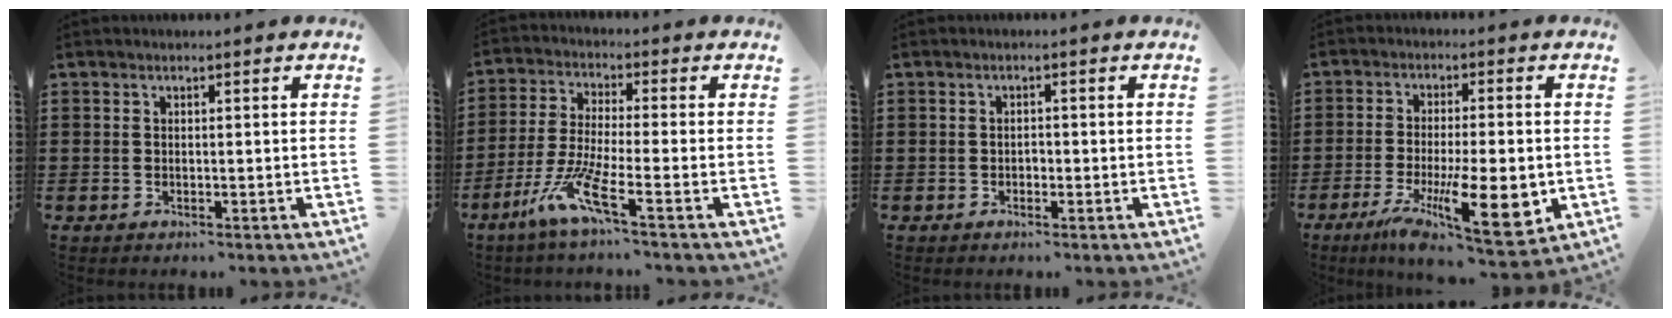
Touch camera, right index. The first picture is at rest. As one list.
[{"total": 8.7, "force": [-4.9, 0.6, 7.1], "torque": [-0.170, -0.022, -0.098]}, {"total": 0.9, "force": [-0.4, 0.6, 0.5], "torque": [-0.012, -0.001, -0.009]}, {"total": 14.0, "force": [-4.1, 4.4, 12.6], "torque": [-0.211, -0.014, -0.060]}]